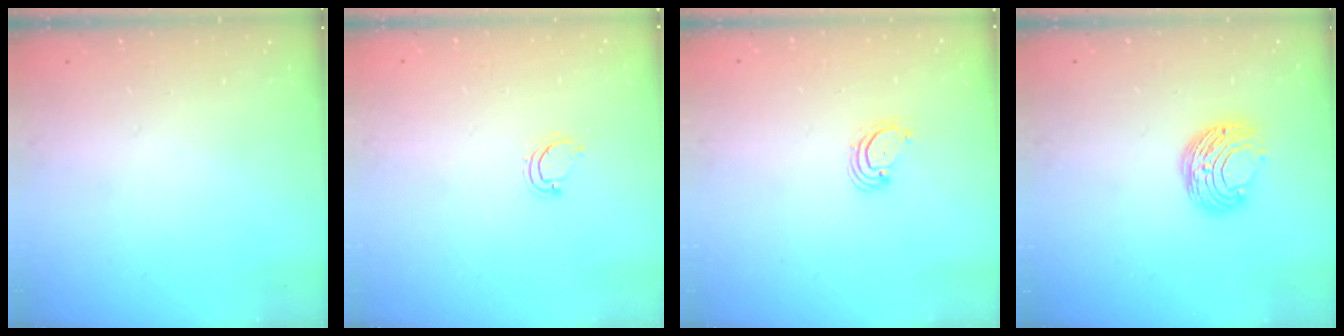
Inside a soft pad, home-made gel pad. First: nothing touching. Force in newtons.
{"total": 3.9, "press": 3.9, "slide": 0.4}
{"total": 3.0, "press": 3.0, "slide": 0.3}
{"total": 9.5, "press": 9.5, "slide": 0.6}